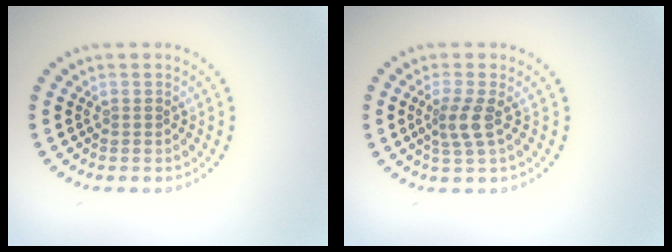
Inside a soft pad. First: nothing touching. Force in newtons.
{"total": 2.3, "press": 1.9, "slide": 1.4}